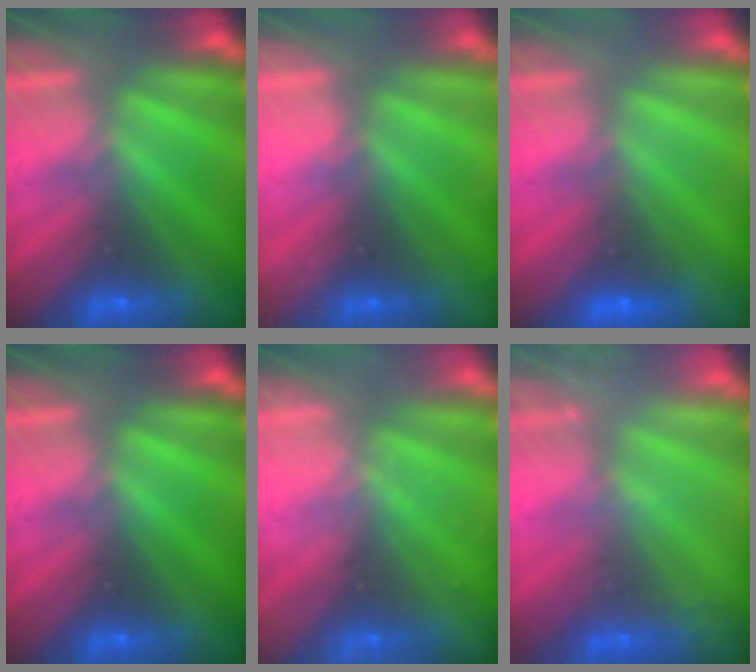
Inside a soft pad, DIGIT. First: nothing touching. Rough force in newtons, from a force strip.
{"total": 2.2}
{"total": 2.0}
{"total": 0.0}
{"total": 2.4}
{"total": 2.4}